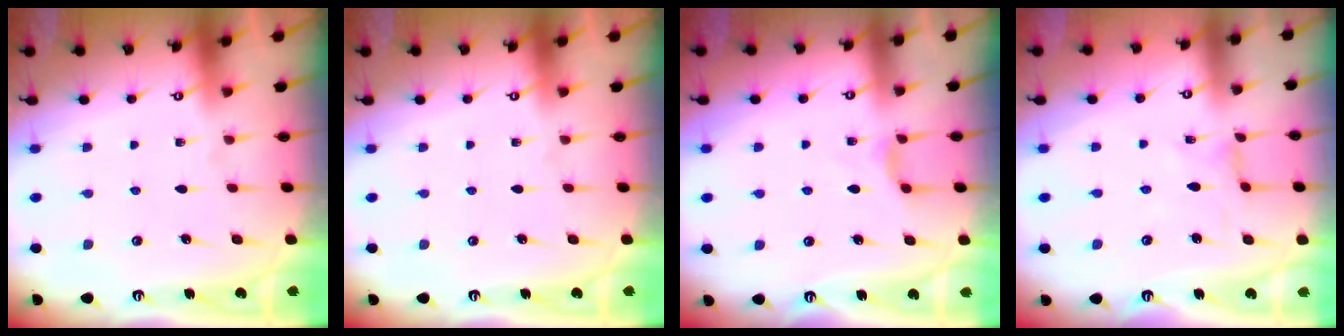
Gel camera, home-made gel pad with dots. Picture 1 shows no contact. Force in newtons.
{"total": 0.0}
{"total": 3.0, "press": 3.0, "slide": 0.5}
{"total": 0.0}